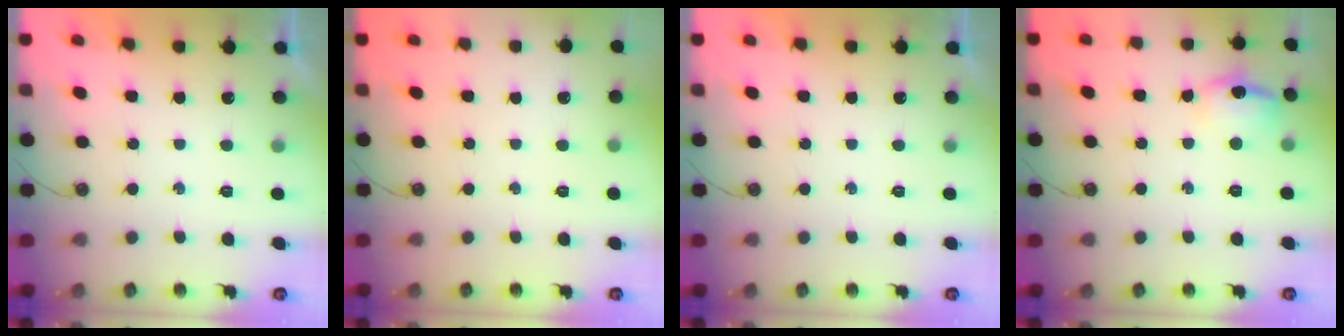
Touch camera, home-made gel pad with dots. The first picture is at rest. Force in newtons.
{"total": 0.0}
{"total": 0.0}
{"total": 12.1, "press": 12.1, "slide": 0.9}